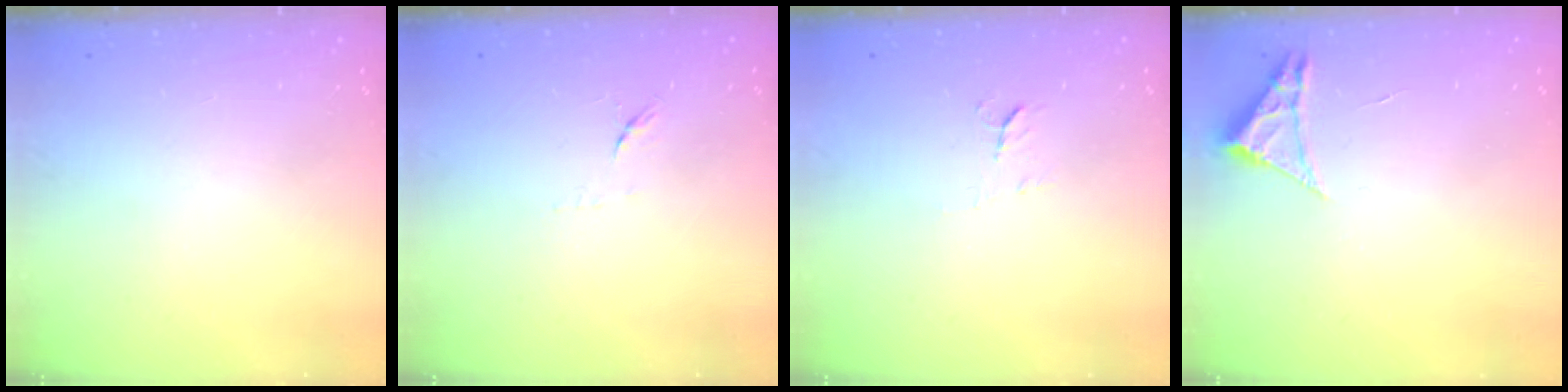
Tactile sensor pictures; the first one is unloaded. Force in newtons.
{"total": 6.2, "press": 6.1, "slide": 0.9}
{"total": 5.4, "press": 5.3, "slide": 0.7}
{"total": 2.3, "press": 2.3, "slide": 0.4}